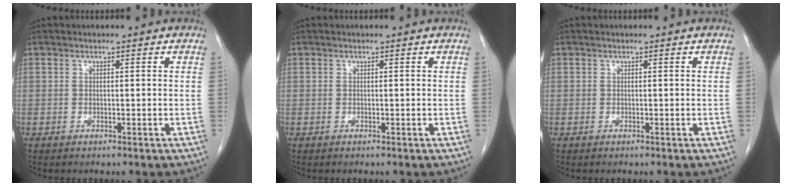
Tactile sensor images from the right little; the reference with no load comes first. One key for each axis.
{"total": 0.0}
{"total": 0.0}